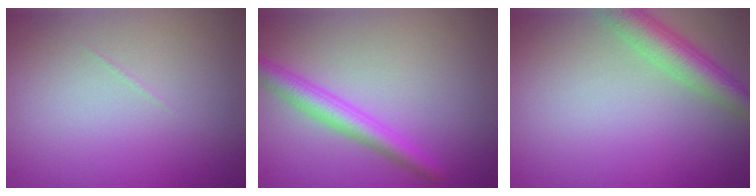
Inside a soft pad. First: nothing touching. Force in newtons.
{"total": 3.1, "press": 3.1, "slide": 0.1}
{"total": 4.0, "press": 4.0, "slide": 0.2}